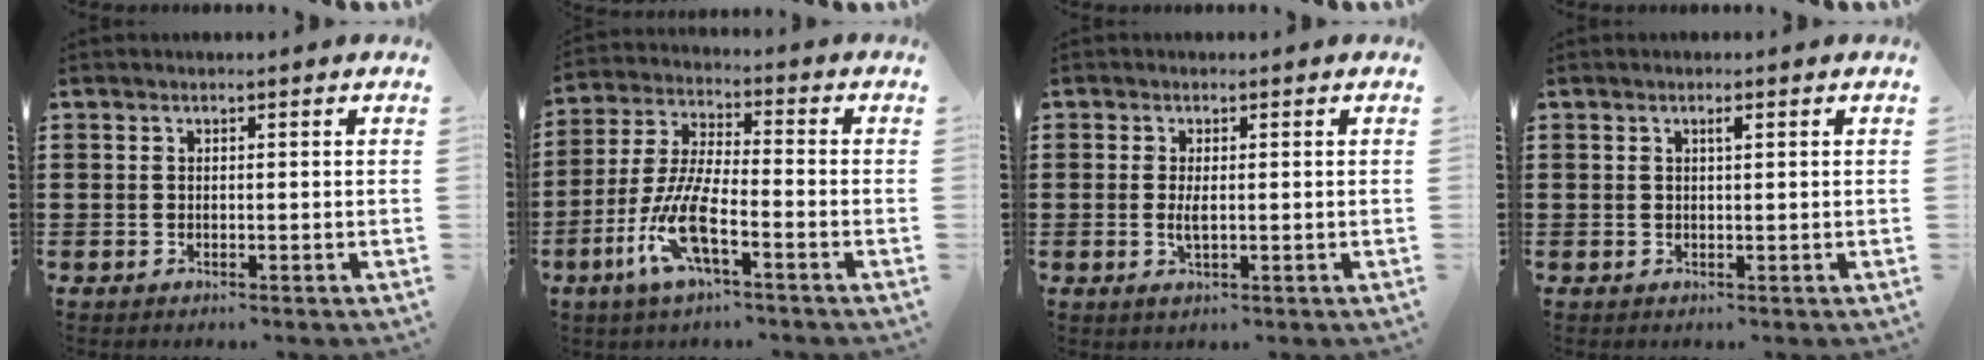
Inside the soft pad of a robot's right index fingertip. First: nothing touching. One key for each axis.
{"total": 9.8, "fx": -4.7, "fy": 2.2, "fz": 8.3, "tx": -0.196, "ty": -0.017, "tz": -0.093}
{"total": 2.2, "fx": -0.1, "fy": 0.6, "fz": 2.1, "tx": -0.048, "ty": -0.007, "tz": -0.005}
{"total": 0.9, "fx": 0.4, "fy": 0.1, "fz": 0.8, "tx": -0.015, "ty": 0.001, "tz": 0.007}